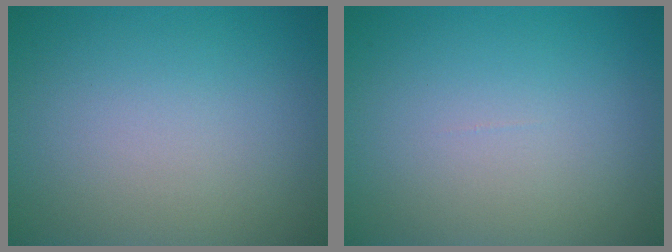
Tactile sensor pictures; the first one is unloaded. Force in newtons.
{"total": 0.0}